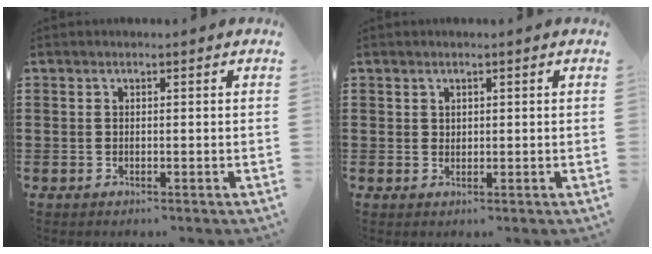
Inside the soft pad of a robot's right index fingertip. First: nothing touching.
{"total": 1.0, "force": [0.7, 0.7, 0.2], "torque": [-0.005, 0.002, 0.014]}